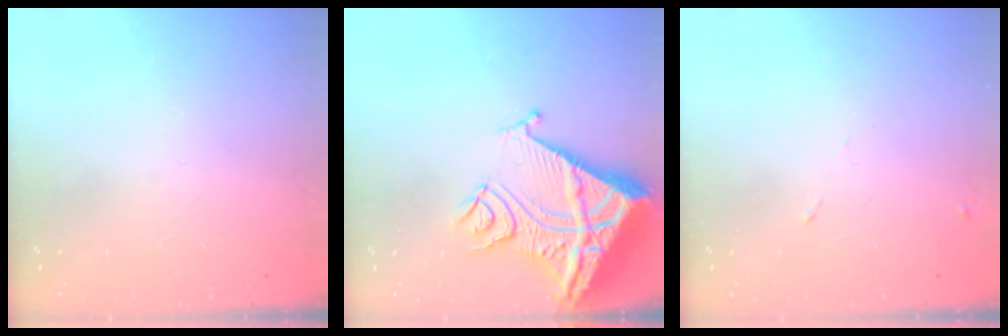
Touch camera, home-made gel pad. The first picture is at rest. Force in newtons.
{"total": 20.1, "press": 19.9, "slide": 2.1}
{"total": 4.3, "press": 4.3, "slide": 0.7}